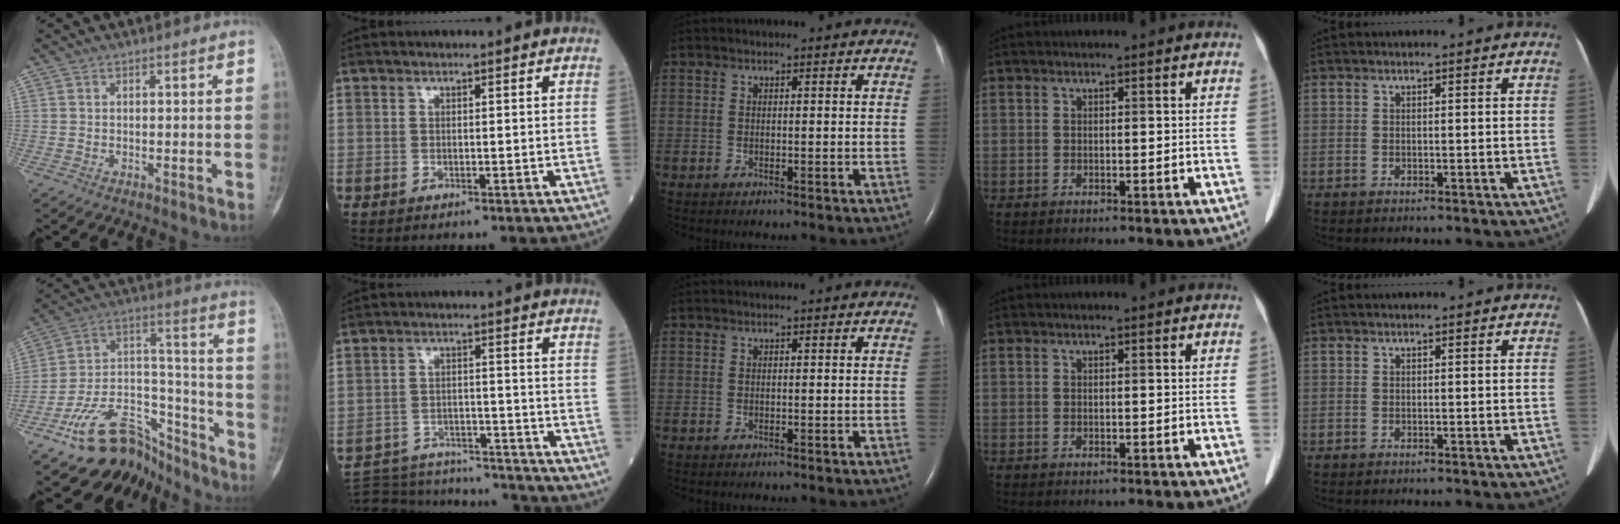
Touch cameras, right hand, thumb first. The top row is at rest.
{"thumb": {"total": 18.6, "force": [-14.8, 9.2, 6.4], "torque": [-0.069, 0.137, -0.251]}, "index": {"total": 17.8, "force": [-17.1, 3.1, 3.7], "torque": [-0.079, 0.008, -0.240]}}